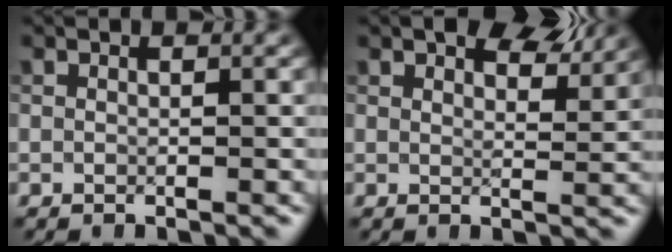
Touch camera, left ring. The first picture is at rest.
{"total": 4.9, "force": [3.9, 1.5, 2.5], "torque": [-0.038, 0.002, 0.052]}